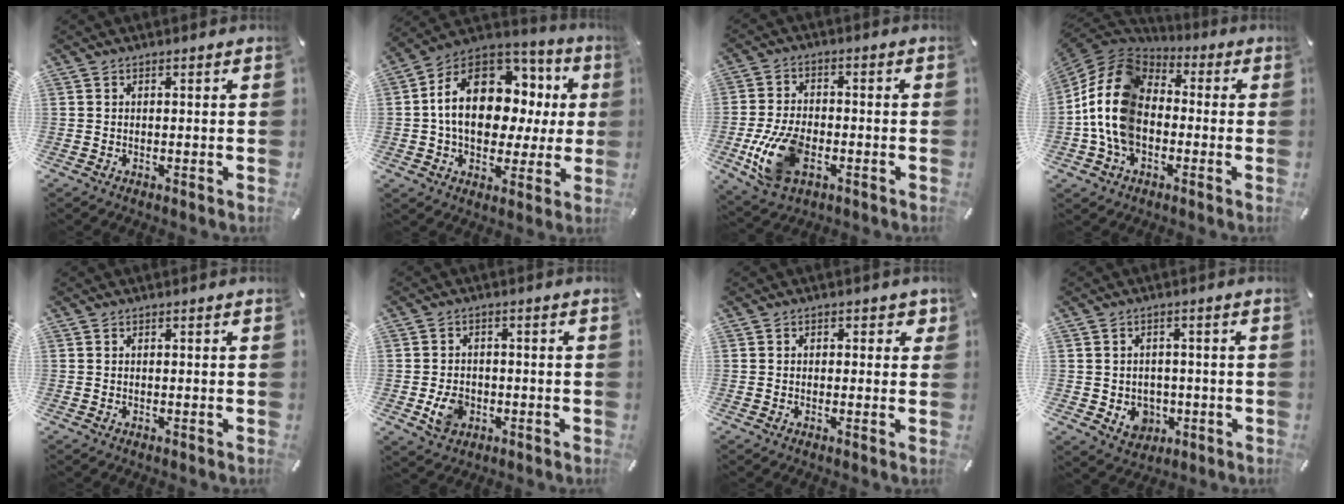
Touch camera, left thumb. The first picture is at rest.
{"total": 20.3, "force": [3.6, 14.1, 14.2], "torque": [-0.242, -0.013, 0.061]}
{"total": 12.9, "force": [-3.8, 7.9, 9.4], "torque": [-0.201, 0.005, -0.064]}
{"total": 16.4, "force": [-2.9, 12.1, 10.6], "torque": [-0.243, 0.027, -0.058]}
{"total": 0.0}
{"total": 6.1, "force": [-1.6, 5.0, 3.1], "torque": [-0.055, -0.001, -0.030]}
{"total": 2.1, "force": [0.1, 1.7, 1.3], "torque": [-0.001, -0.001, -0.006]}
{"total": 5.4, "force": [-0.9, 5.0, 1.8], "torque": [-0.019, 0.002, -0.018]}